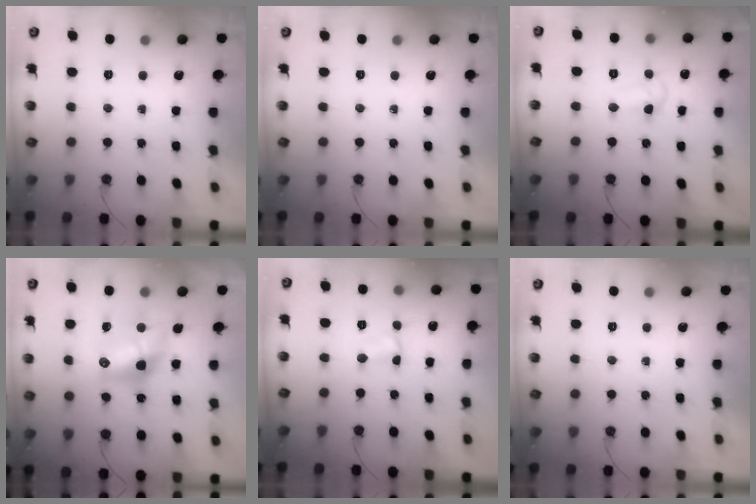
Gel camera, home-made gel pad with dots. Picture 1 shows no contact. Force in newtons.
{"total": 0.0}
{"total": 6.0, "press": 4.8, "slide": 3.6}
{"total": 11.7, "press": 11.6, "slide": 1.0}
{"total": 1.9, "press": 1.9, "slide": 0.3}
{"total": 0.0}